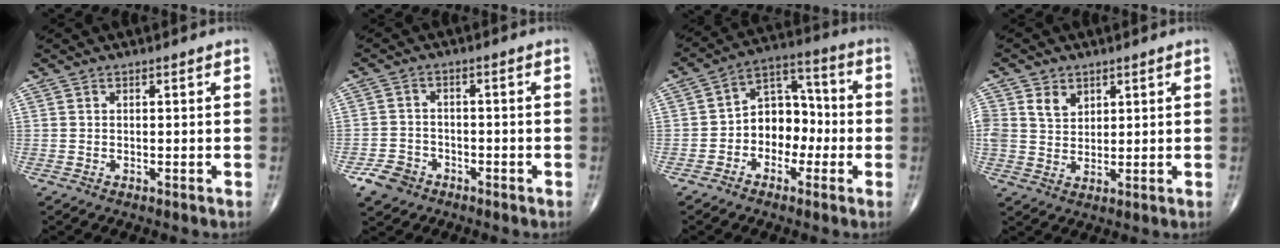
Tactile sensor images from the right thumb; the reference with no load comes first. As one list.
[{"total": 5.0, "force": [-3.1, 3.7, 1.4], "torque": [-0.017, 0.016, -0.053]}, {"total": 9.9, "force": [-2.1, 7.5, 6.2], "torque": [-0.054, 0.044, -0.050]}, {"total": 5.8, "force": [2.6, 4.4, 2.6], "torque": [-0.030, -0.013, 0.052]}]